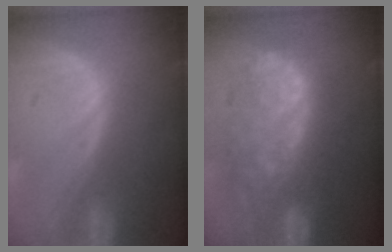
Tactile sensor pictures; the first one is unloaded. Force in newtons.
{"total": 11.1, "press": 11.0, "slide": 1.2}